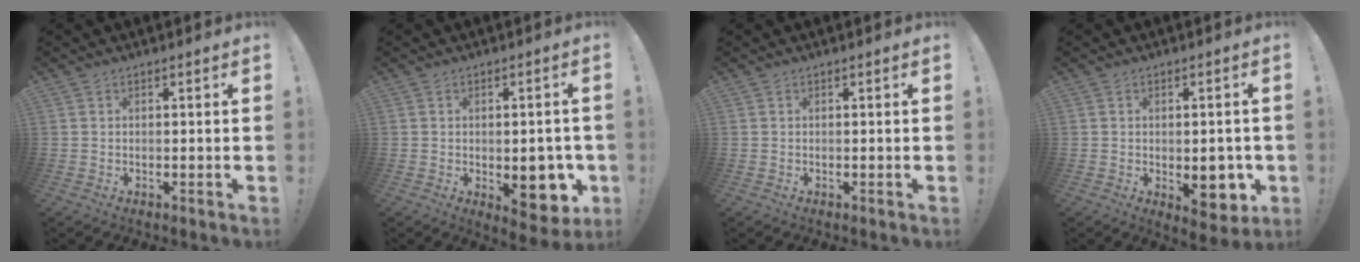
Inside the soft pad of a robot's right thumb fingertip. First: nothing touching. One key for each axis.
{"total": 11.7, "fx": -2.8, "fy": 6.6, "fz": 9.2, "tx": -0.089, "ty": 0.006, "tz": -0.033}
{"total": 0.0}
{"total": 9.8, "fx": -1.9, "fy": 5.8, "fz": 7.7, "tx": -0.070, "ty": -0.002, "tz": -0.021}